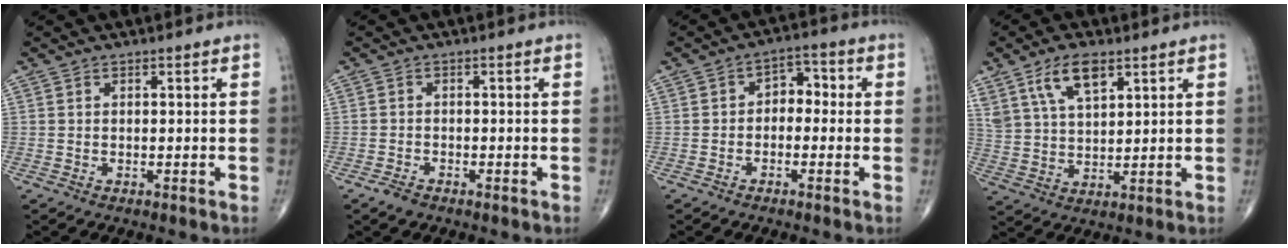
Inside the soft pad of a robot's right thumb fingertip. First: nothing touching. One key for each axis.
{"total": 1.9, "fx": -1.4, "fy": 0.9, "fz": 0.8, "tx": -0.020, "ty": 0.003, "tz": -0.026}
{"total": 4.7, "fx": -0.4, "fy": 3.3, "fz": 3.3, "tx": -0.023, "ty": 0.024, "tz": -0.019}
{"total": 9.1, "fx": 5.2, "fy": 4.1, "fz": 6.2, "tx": -0.112, "ty": -0.019, "tz": 0.106}